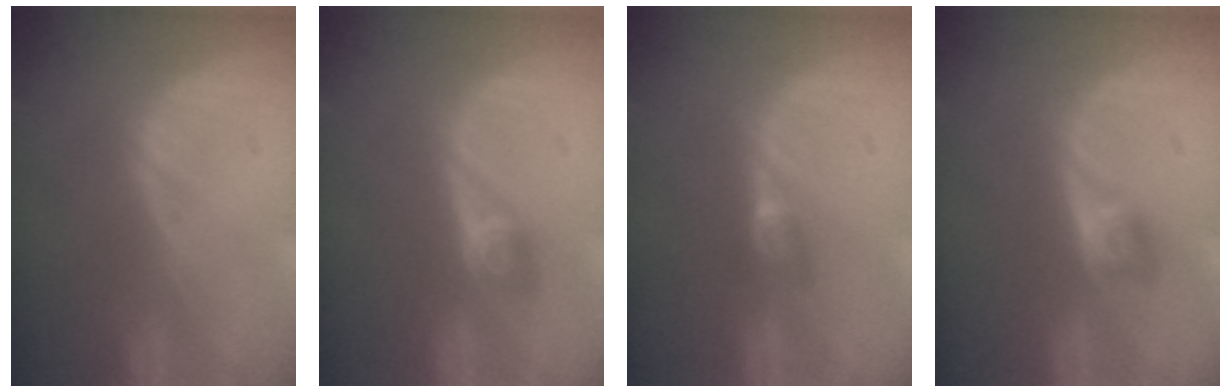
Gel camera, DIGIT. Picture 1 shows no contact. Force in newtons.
{"total": 2.5, "press": 2.3, "slide": 1.0}
{"total": 2.7, "press": 2.5, "slide": 1.0}
{"total": 2.5, "press": 2.4, "slide": 0.8}